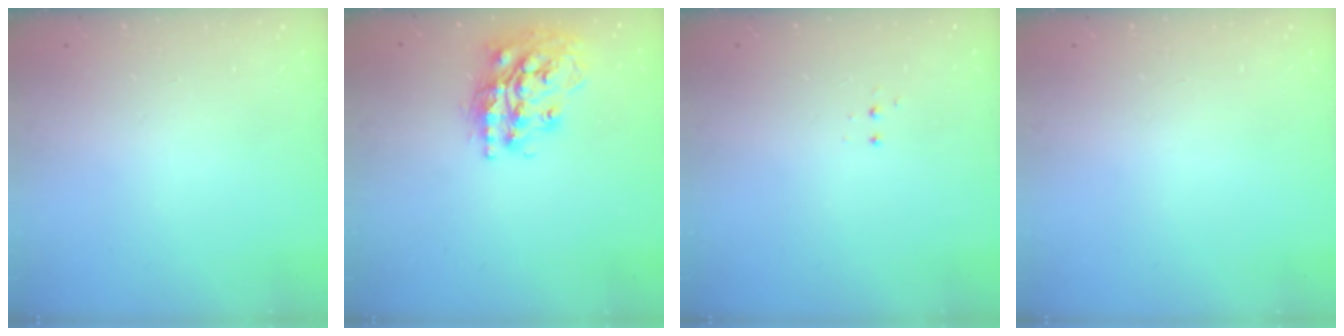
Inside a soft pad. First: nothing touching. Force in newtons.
{"total": 19.3, "press": 19.3, "slide": 1.4}
{"total": 3.4, "press": 3.3, "slide": 0.7}
{"total": 0.0}